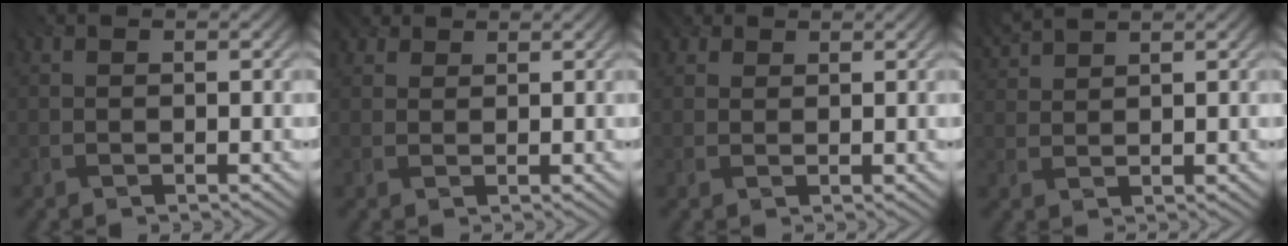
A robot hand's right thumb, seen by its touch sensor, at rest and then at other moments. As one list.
[{"total": 2.5, "force": [1.9, 1.3, 0.9], "torque": [-0.024, 0.003, 0.038]}, {"total": 2.4, "force": [1.6, 1.5, 0.9], "torque": [-0.023, 0.001, 0.033]}, {"total": 3.5, "force": [3.1, 0.6, 1.6], "torque": [-0.043, 0.010, 0.060]}]